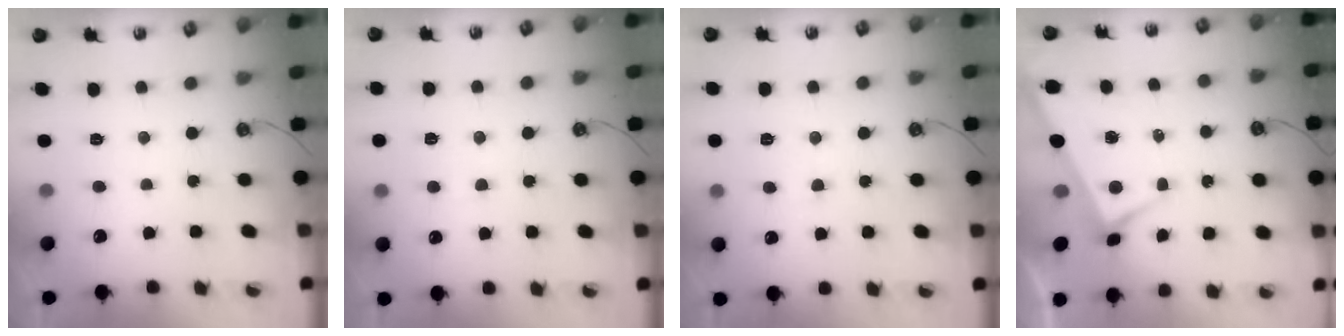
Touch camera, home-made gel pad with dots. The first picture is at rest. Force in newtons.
{"total": 2.9, "press": 2.8, "slide": 0.5}
{"total": 1.9, "press": 1.8, "slide": 0.6}
{"total": 3.4, "press": 3.4, "slide": 0.5}